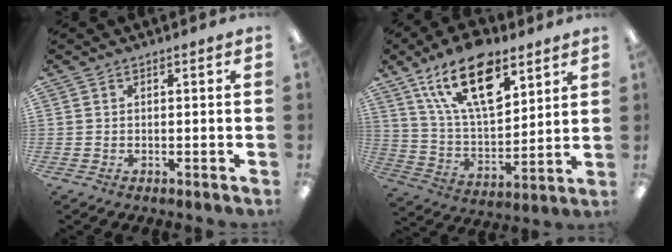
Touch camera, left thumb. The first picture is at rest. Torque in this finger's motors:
{"motor_torque": [0.92, 0.64, 1.77, -1.01, 0.50]}